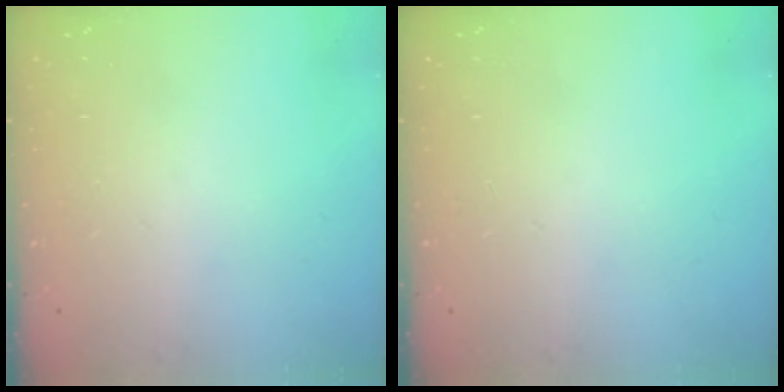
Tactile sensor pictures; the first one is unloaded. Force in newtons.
{"total": 0.0}